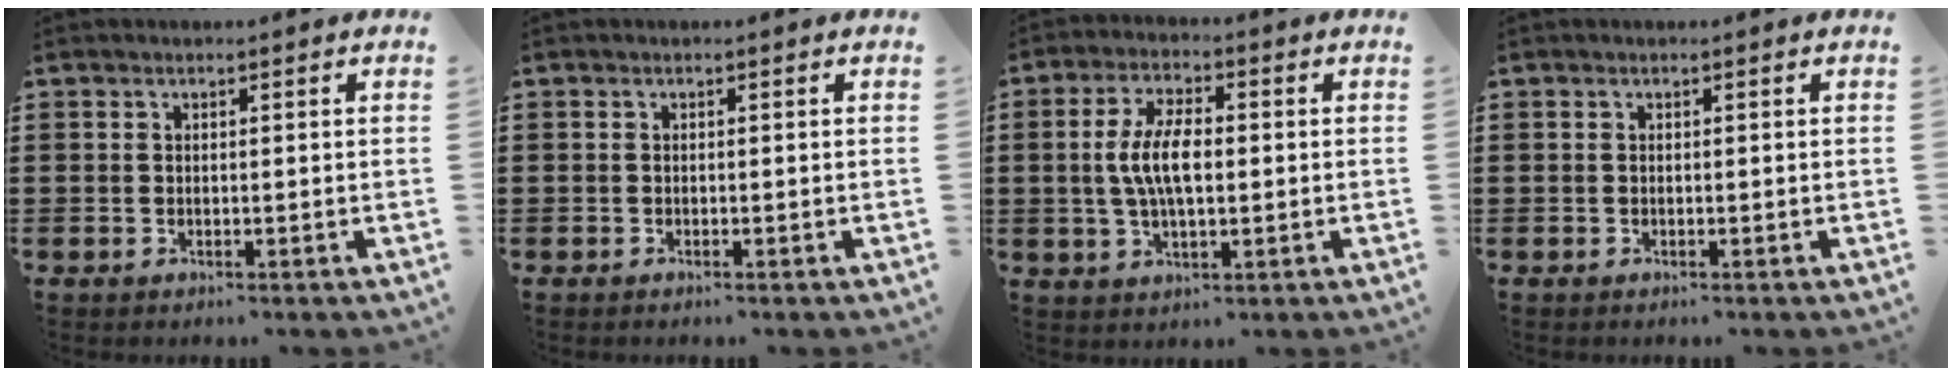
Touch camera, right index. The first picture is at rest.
{"total": 0.0}
{"total": 7.3, "force": [0.1, 3.0, 6.6], "torque": [-0.144, 0.003, -0.006]}
{"total": 0.0}